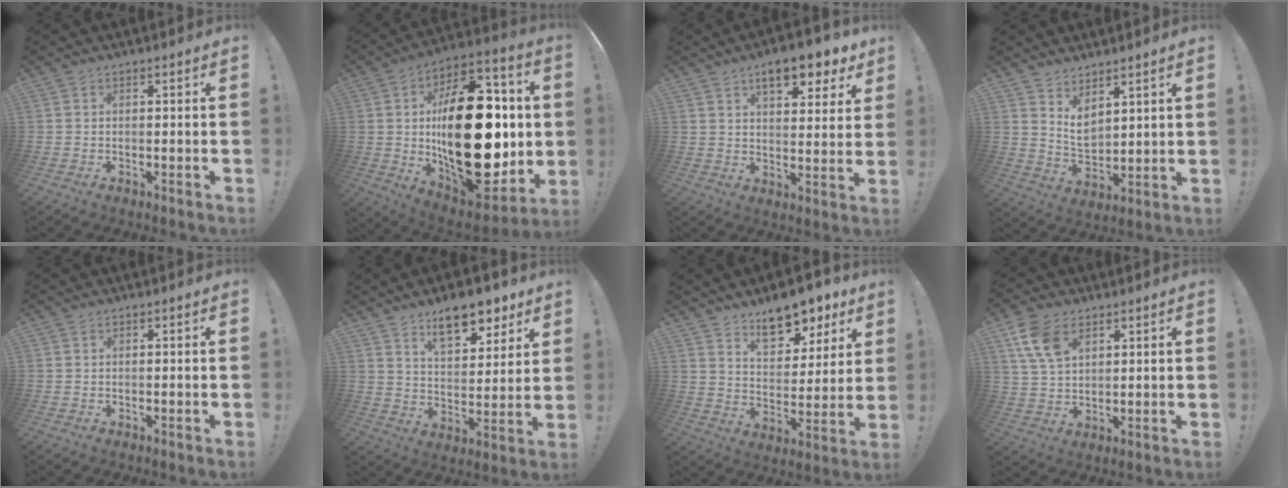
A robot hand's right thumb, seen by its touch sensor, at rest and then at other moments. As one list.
[{"total": 38.2, "force": [-0.1, 20.6, 32.2], "torque": [-0.532, 0.001, 0.023]}, {"total": 11.0, "force": [7.2, 3.7, 7.5], "torque": [-0.099, -0.042, 0.119]}, {"total": 6.5, "force": [4.9, 3.7, 2.2], "torque": [-0.038, -0.044, 0.093]}, {"total": 0.0}, {"total": 13.3, "force": [9.3, 5.9, 7.5], "torque": [-0.103, -0.057, 0.162]}, {"total": 13.5, "force": [9.9, 6.5, 6.4], "torque": [-0.090, -0.066, 0.177]}, {"total": 9.8, "force": [5.1, 5.9, 6.0], "torque": [-0.120, -0.010, 0.099]}]